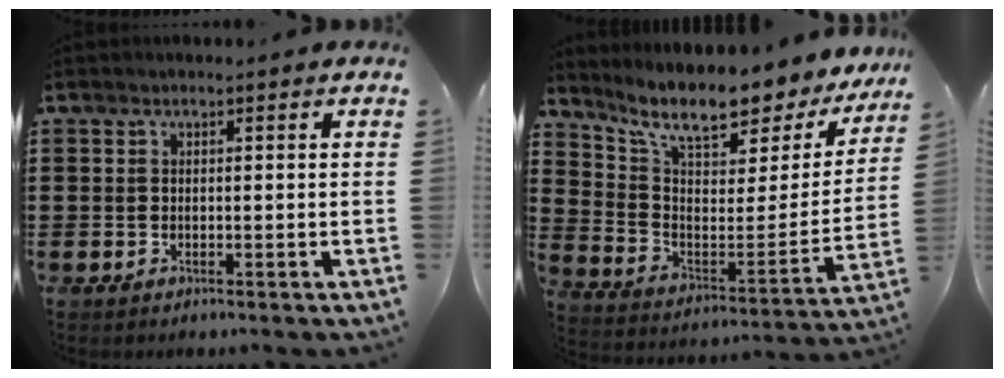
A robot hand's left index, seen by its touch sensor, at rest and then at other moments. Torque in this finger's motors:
{"motor_torque": [1.08, -1.05, 1.06, 0.21]}